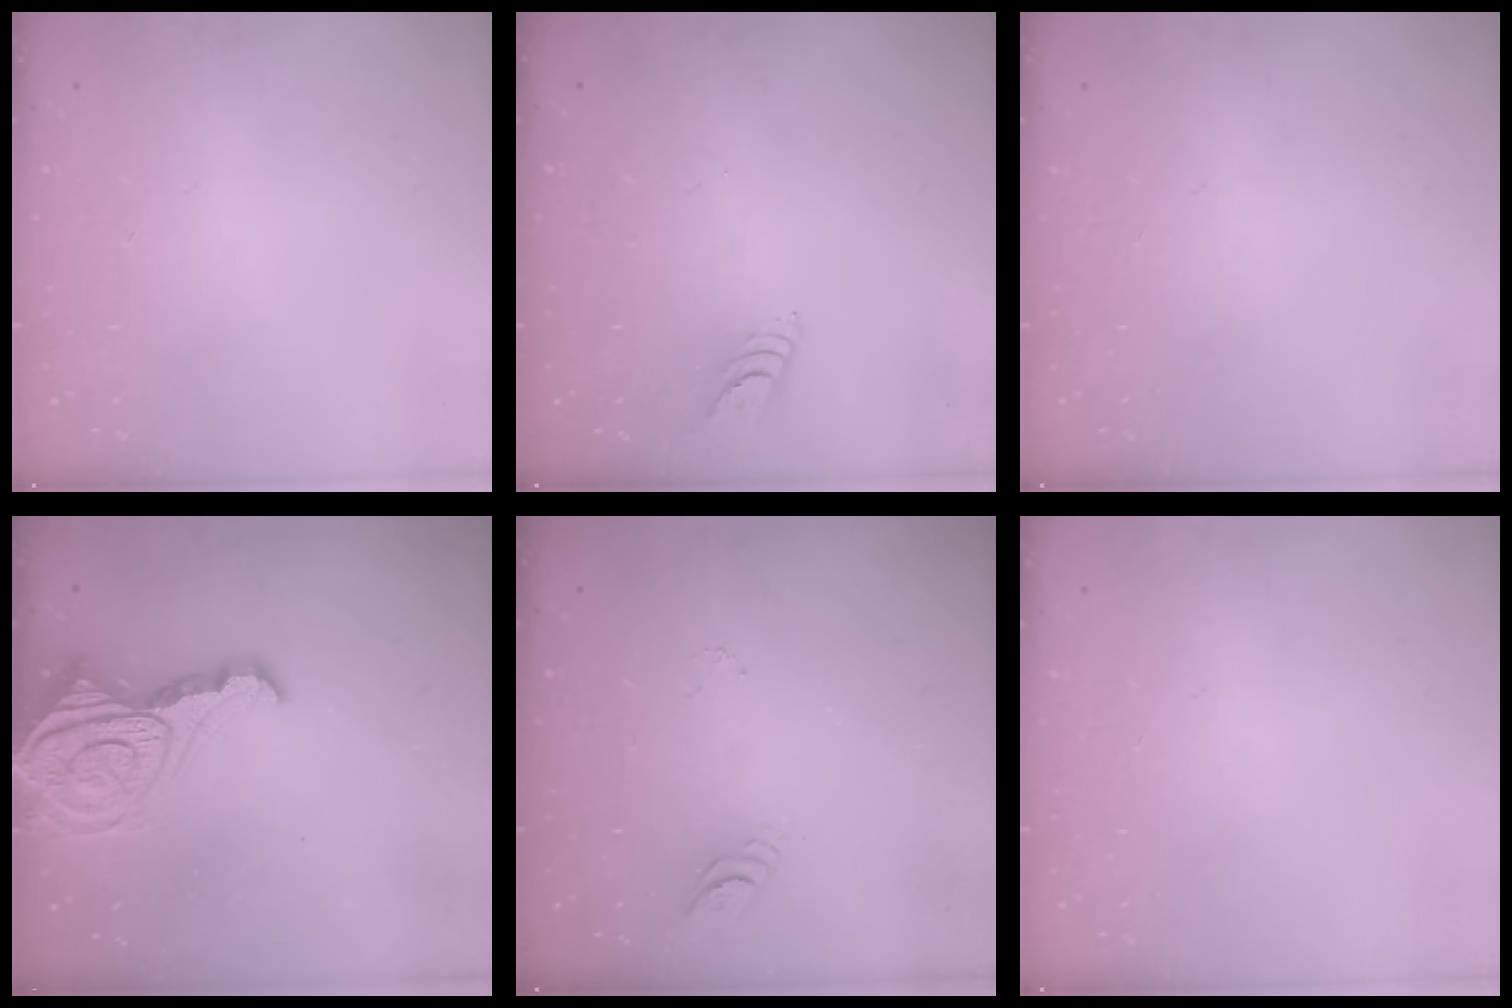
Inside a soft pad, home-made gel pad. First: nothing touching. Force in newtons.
{"total": 4.8, "press": 4.8, "slide": 0.4}
{"total": 0.0}
{"total": 17.9, "press": 17.8, "slide": 1.9}
{"total": 3.5, "press": 3.5, "slide": 0.5}
{"total": 0.0}